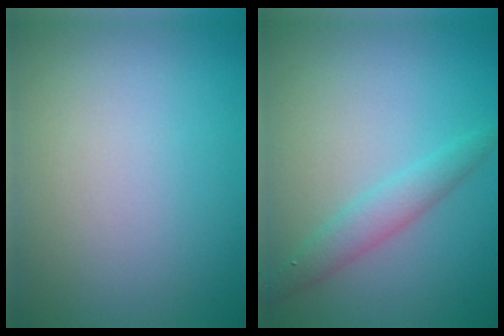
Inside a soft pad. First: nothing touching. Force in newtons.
{"total": 2.3, "press": 2.3, "slide": 0.0}